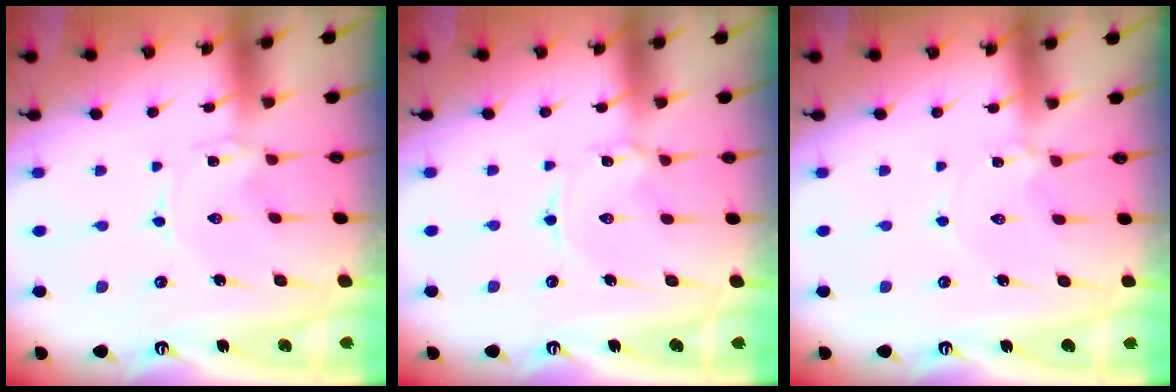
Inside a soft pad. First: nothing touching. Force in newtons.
{"total": 2.1, "press": 2.1, "slide": 0.4}
{"total": 1.7, "press": 1.7, "slide": 0.2}